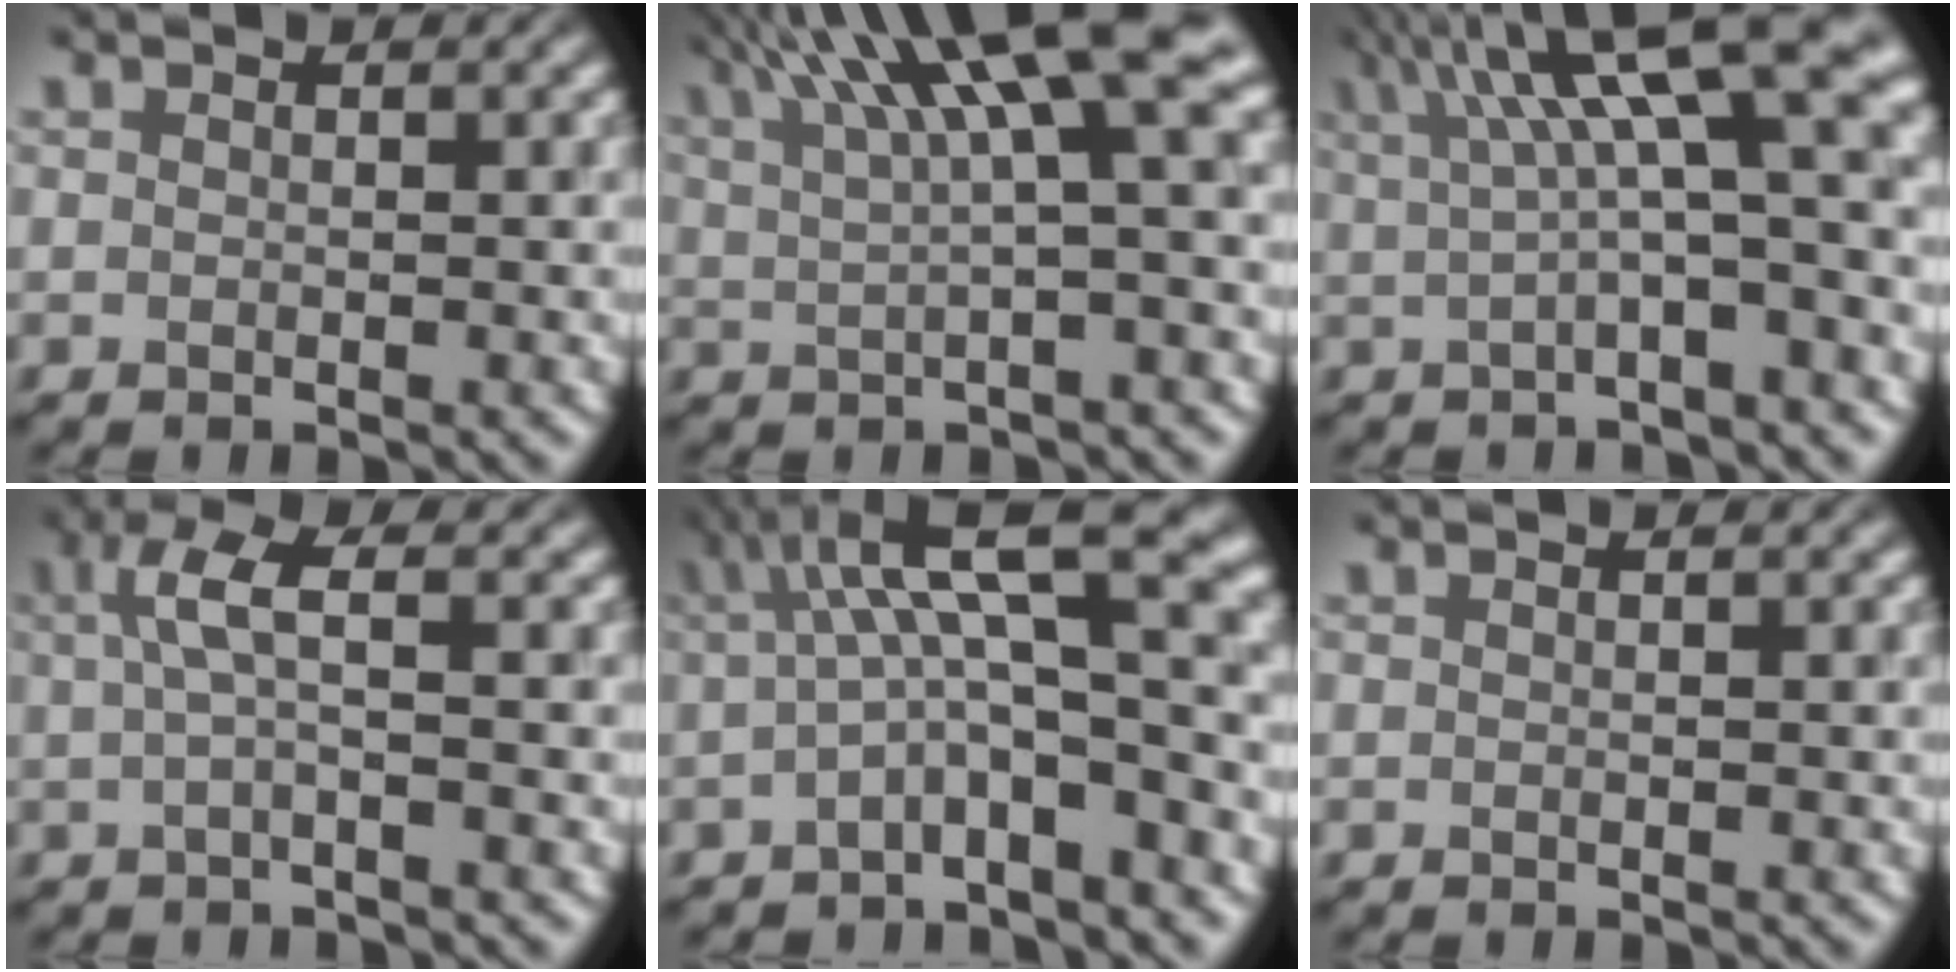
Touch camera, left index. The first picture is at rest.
{"total": 10.3, "force": [5.0, 2.1, 8.8], "torque": [-0.135, 0.025, 0.083]}
{"total": 11.1, "force": [3.2, 2.8, 10.2], "torque": [-0.145, 0.024, 0.046]}
{"total": 2.8, "force": [0.4, 0.6, 2.7], "torque": [-0.058, 0.006, 0.005]}
{"total": 9.4, "force": [0.9, 2.7, 8.9], "torque": [-0.125, 0.022, 0.000]}
{"total": 0.0}